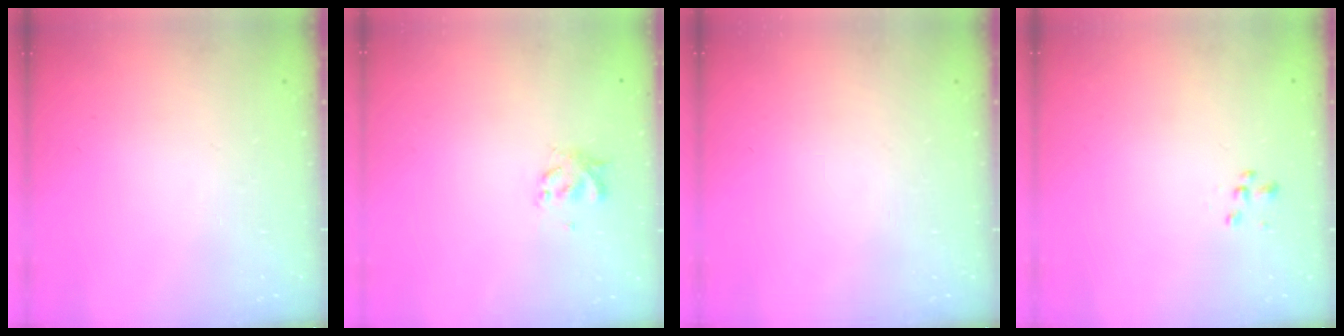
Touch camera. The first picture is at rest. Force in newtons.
{"total": 2.8, "press": 2.8, "slide": 0.6}
{"total": 0.0}
{"total": 1.5, "press": 1.4, "slide": 0.5}